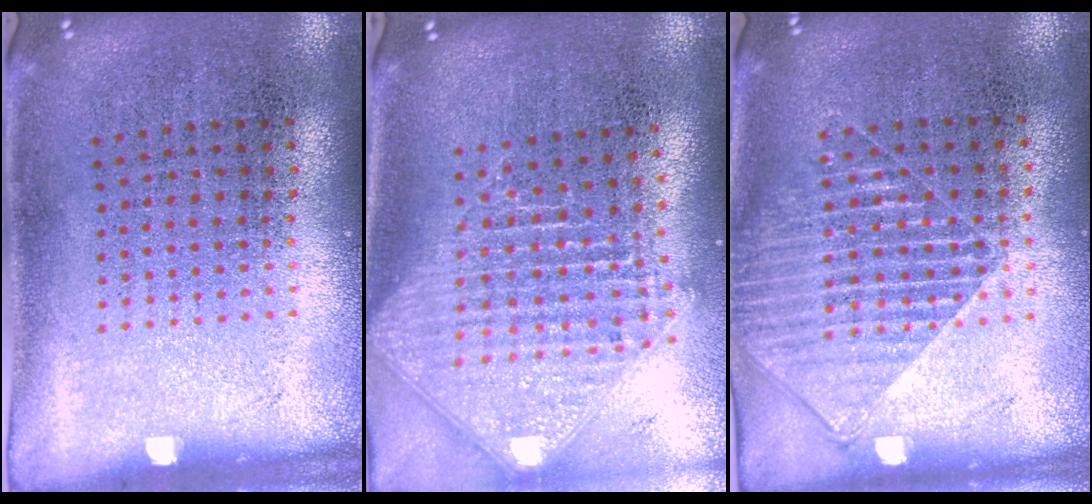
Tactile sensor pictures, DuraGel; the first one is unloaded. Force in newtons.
{"total": 2.5, "press": 1.9, "slide": 1.6}
{"total": 1.5, "press": 1.3, "slide": 0.8}